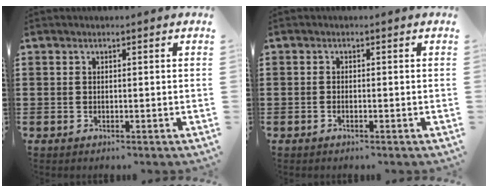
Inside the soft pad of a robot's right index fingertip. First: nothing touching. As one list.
[{"total": 0.6, "force": [-0.4, 0.1, 0.5], "torque": [-0.010, -0.003, -0.006]}]